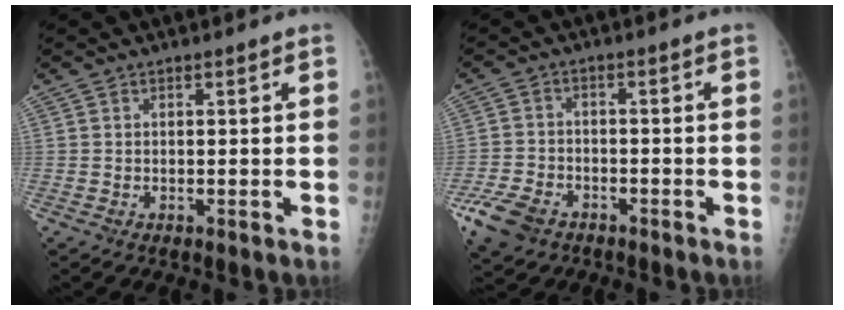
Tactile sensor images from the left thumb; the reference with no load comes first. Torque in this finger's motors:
{"motor_torque": [0.39, 0.61, 0.47, 0.81, 0.05]}